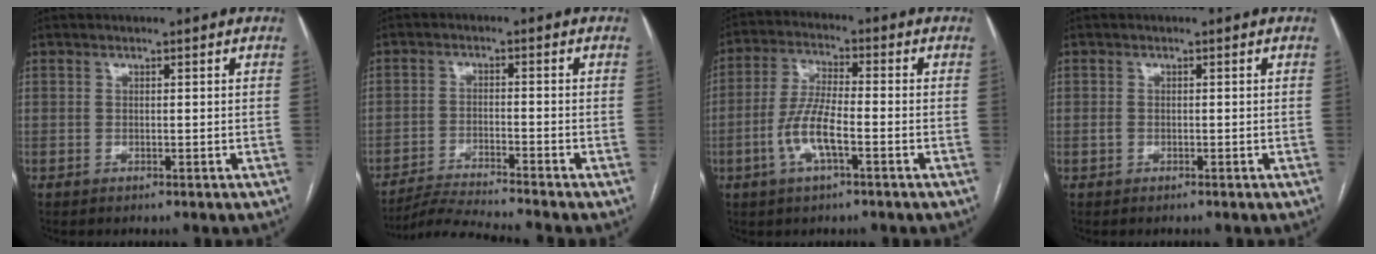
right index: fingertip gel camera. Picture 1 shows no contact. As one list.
[{"total": 8.1, "force": [-7.5, -2.2, 2.1], "torque": [-0.027, -0.017, -0.135]}, {"total": 8.0, "force": [-2.7, 1.8, 7.3], "torque": [-0.154, 0.004, -0.056]}, {"total": 0.6, "force": [-0.3, 0.4, 0.3], "torque": [-0.009, 0.001, -0.005]}]